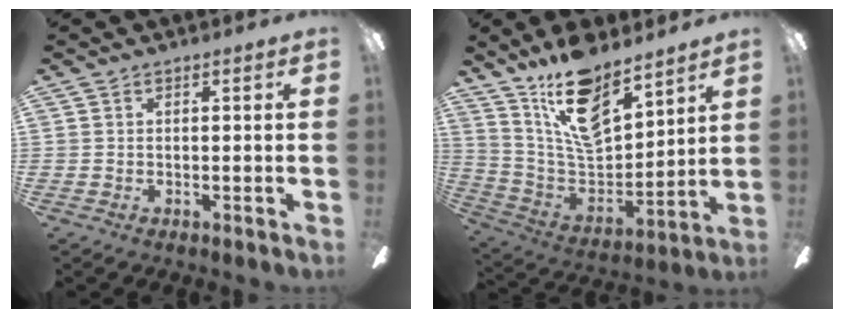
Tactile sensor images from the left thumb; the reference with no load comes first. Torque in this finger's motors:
{"motor_torque": [0.42, 0.44, 1.19, -1.54, 0.13]}